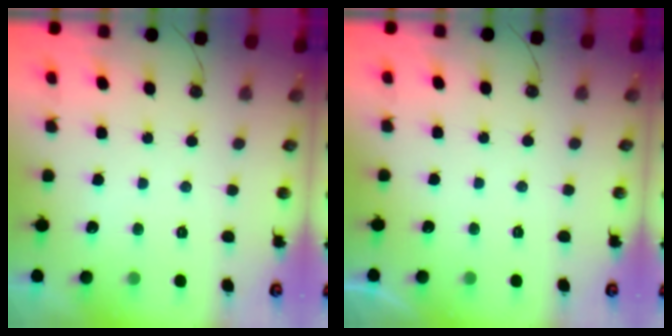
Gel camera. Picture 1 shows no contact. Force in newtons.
{"total": 0.0}